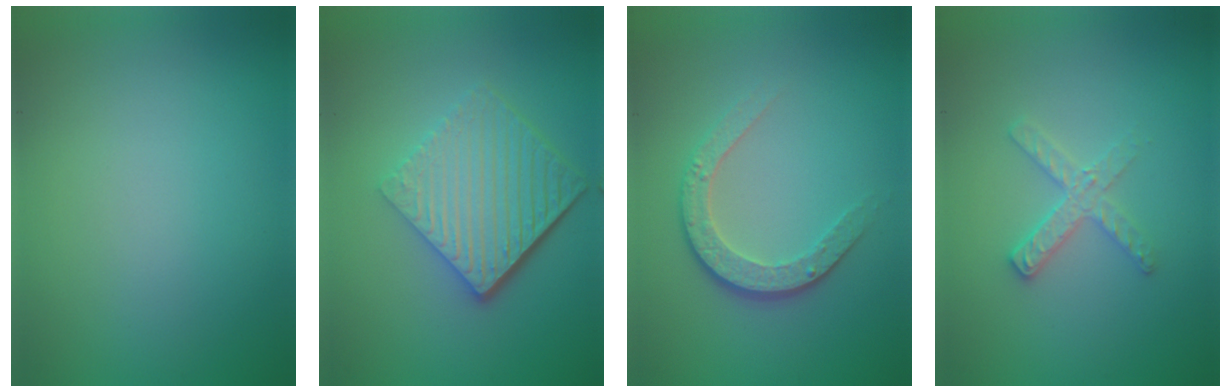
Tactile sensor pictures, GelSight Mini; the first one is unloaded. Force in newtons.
{"total": 6.8, "press": 4.4, "slide": 5.2}
{"total": 3.5, "press": 2.6, "slide": 2.3}
{"total": 2.2, "press": 2.2, "slide": 0.3}